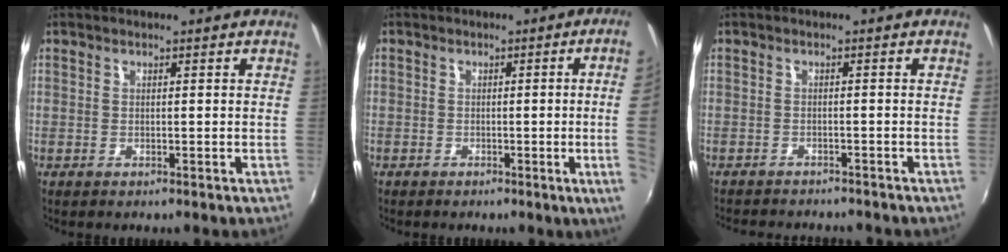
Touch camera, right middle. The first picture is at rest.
{"total": 7.4, "force": [-0.4, -1.3, 7.2], "torque": [-0.082, -0.010, -0.005]}
{"total": 6.9, "force": [-6.4, 1.4, 2.2], "torque": [-0.056, -0.015, -0.094]}